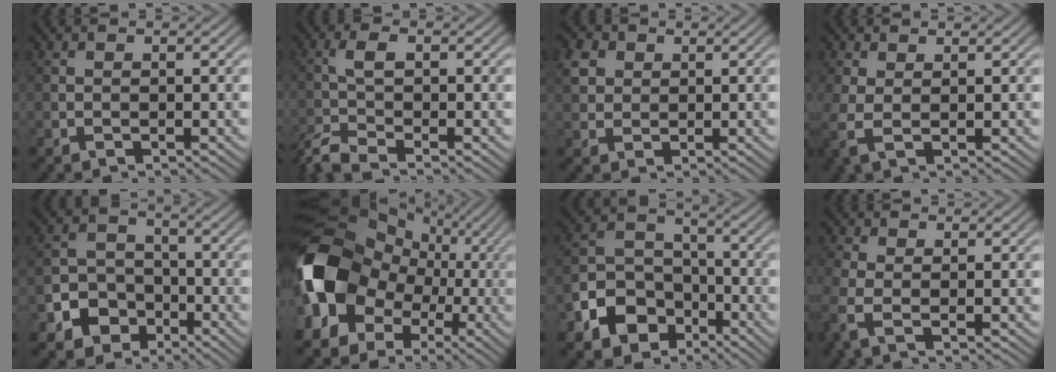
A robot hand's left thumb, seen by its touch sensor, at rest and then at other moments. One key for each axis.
{"total": 4.5, "fx": -3.1, "fy": 0.9, "fz": 3.2, "tx": -0.069, "ty": -0.013, "tz": -0.074}
{"total": 3.8, "fx": 1.4, "fy": 3.1, "fz": 1.7, "tx": -0.056, "ty": 0.007, "tz": 0.029}
{"total": 2.6, "fx": 0.5, "fy": 1.0, "fz": 2.3, "tx": -0.071, "ty": -0.003, "tz": 0.006}
{"total": 6.2, "fx": -3.2, "fy": 4.8, "fz": 2.2, "tx": -0.043, "ty": -0.005, "tz": -0.074}
{"total": 17.8, "fx": -1.6, "fy": 14.6, "fz": 10.2, "tx": -0.241, "ty": -0.015, "tz": -0.030}
{"total": 9.3, "fx": -5.1, "fy": 6.7, "fz": 4.1, "tx": -0.094, "ty": -0.013, "tz": -0.108}
{"total": 3.0, "fx": -0.7, "fy": 1.3, "fz": 2.7, "tx": -0.083, "ty": -0.003, "tz": -0.023}